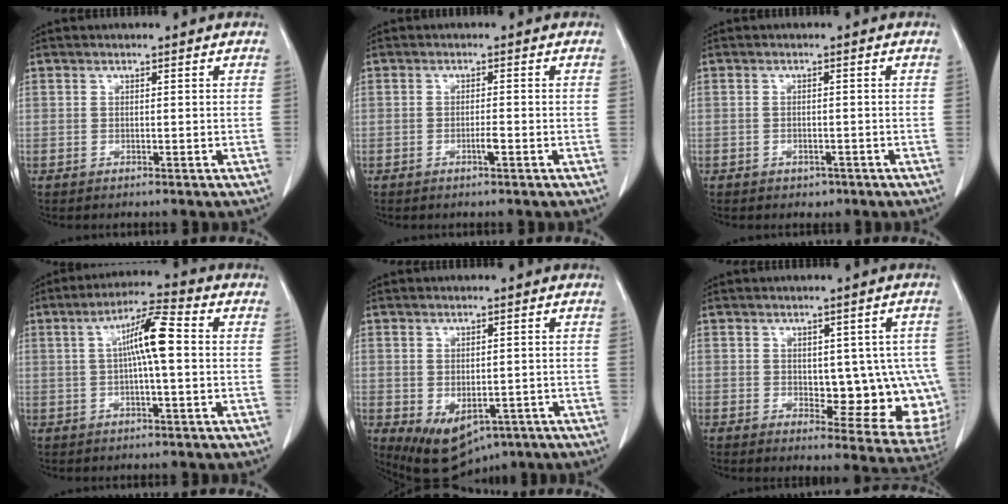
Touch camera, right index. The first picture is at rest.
{"total": 1.4, "force": [-0.6, 0.1, 1.2], "torque": [-0.024, 0.002, -0.010]}
{"total": 1.7, "force": [-1.0, 1.2, 0.6], "torque": [-0.006, 0.003, -0.005]}
{"total": 7.8, "force": [0.6, 0.7, 7.8], "torque": [-0.140, 0.018, 0.006]}
{"total": 8.6, "force": [-4.2, 5.3, 5.3], "torque": [-0.075, -0.010, -0.049]}
{"total": 11.8, "force": [-0.6, 5.7, 10.3], "torque": [-0.098, 0.005, 0.009]}